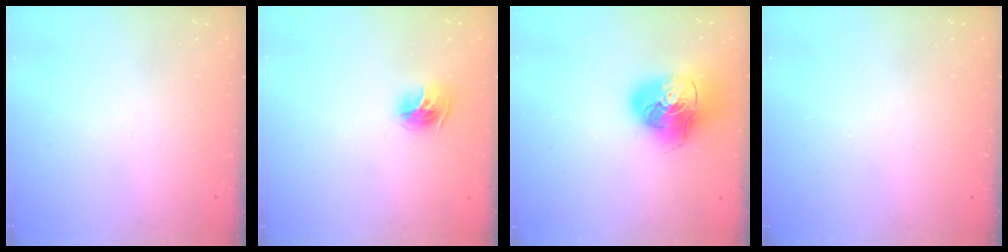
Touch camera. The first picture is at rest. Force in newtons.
{"total": 10.3, "press": 10.3, "slide": 0.6}
{"total": 17.4, "press": 17.2, "slide": 2.7}
{"total": 0.0}